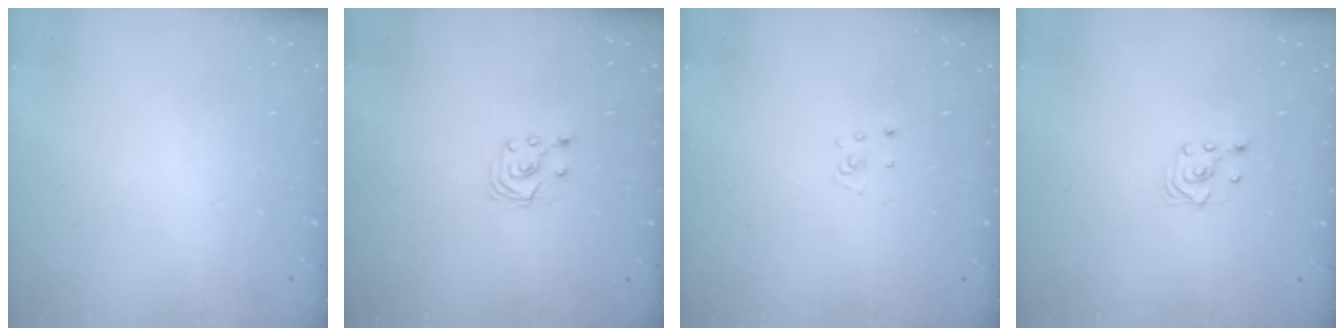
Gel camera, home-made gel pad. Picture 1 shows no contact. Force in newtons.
{"total": 2.6, "press": 2.6, "slide": 0.3}
{"total": 2.6, "press": 2.6, "slide": 0.3}
{"total": 3.0, "press": 2.6, "slide": 1.5}